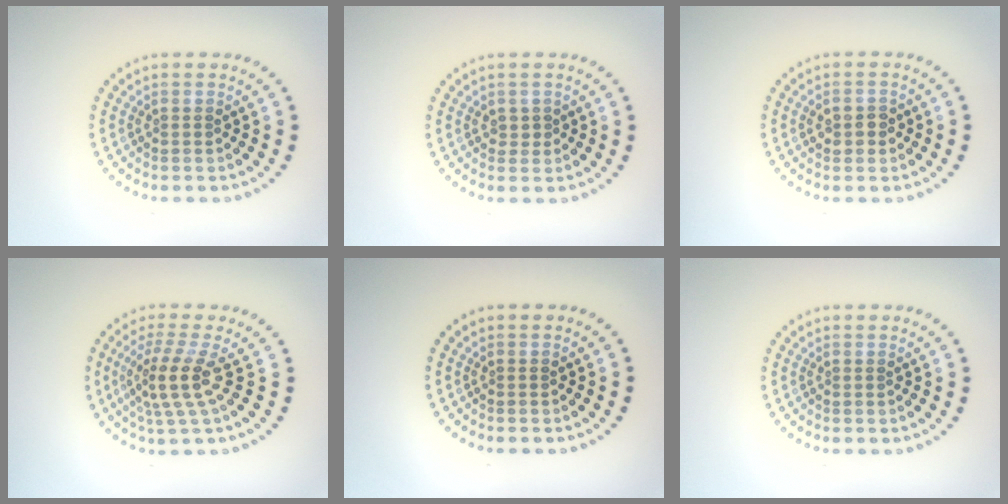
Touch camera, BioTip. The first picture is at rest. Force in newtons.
{"total": 0.6, "press": 0.5, "slide": 0.3}
{"total": 1.8, "press": 1.8, "slide": 0.0}
{"total": 3.7, "press": 2.8, "slide": 2.3}
{"total": 0.0}
{"total": 0.0}